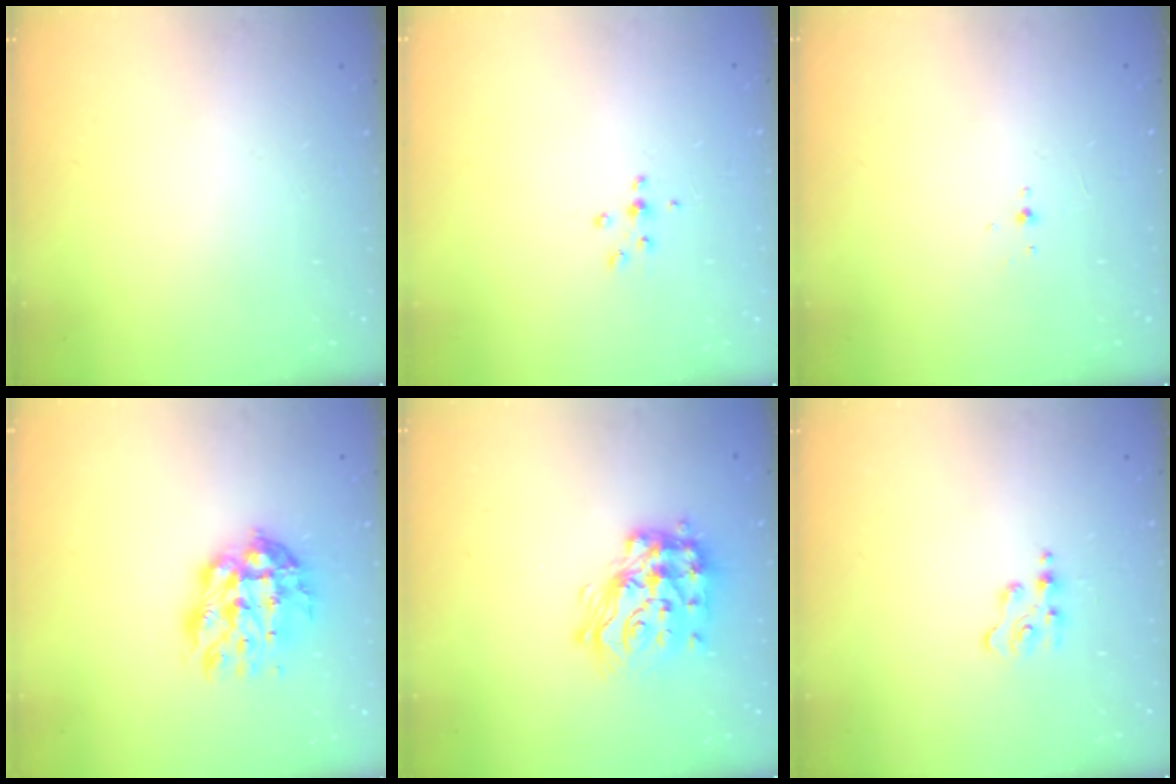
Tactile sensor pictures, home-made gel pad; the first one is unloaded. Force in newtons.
{"total": 3.8, "press": 3.8, "slide": 0.2}
{"total": 3.2, "press": 3.1, "slide": 0.8}
{"total": 11.8, "press": 11.7, "slide": 1.1}
{"total": 19.2, "press": 19.2, "slide": 1.5}
{"total": 2.7, "press": 2.7, "slide": 0.5}